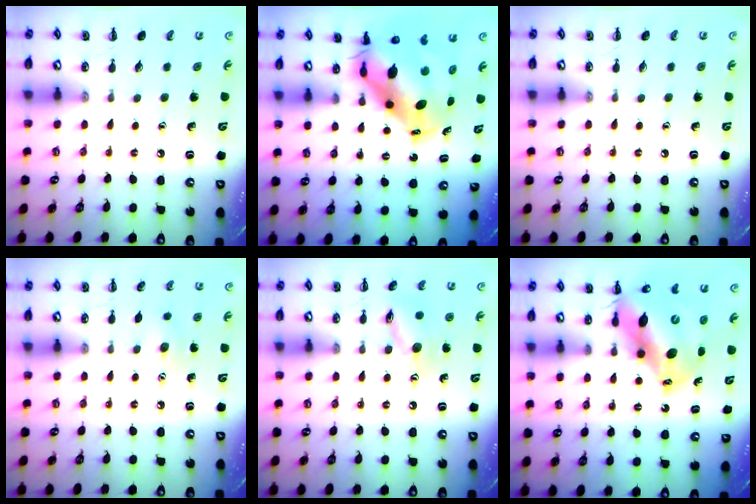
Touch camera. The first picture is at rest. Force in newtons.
{"total": 10.4, "press": 10.1, "slide": 2.7}
{"total": 0.0}
{"total": 5.9, "press": 5.7, "slide": 1.2}
{"total": 9.8, "press": 9.8, "slide": 0.5}
{"total": 14.8, "press": 14.3, "slide": 3.9}